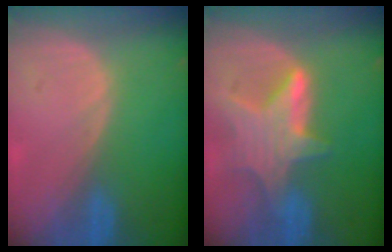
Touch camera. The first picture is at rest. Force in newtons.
{"total": 7.0, "press": 6.7, "slide": 2.0}